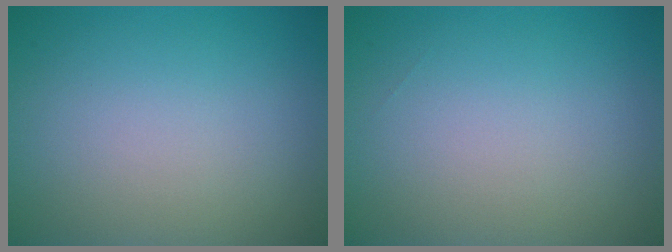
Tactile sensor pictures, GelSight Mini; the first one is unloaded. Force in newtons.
{"total": 0.0}